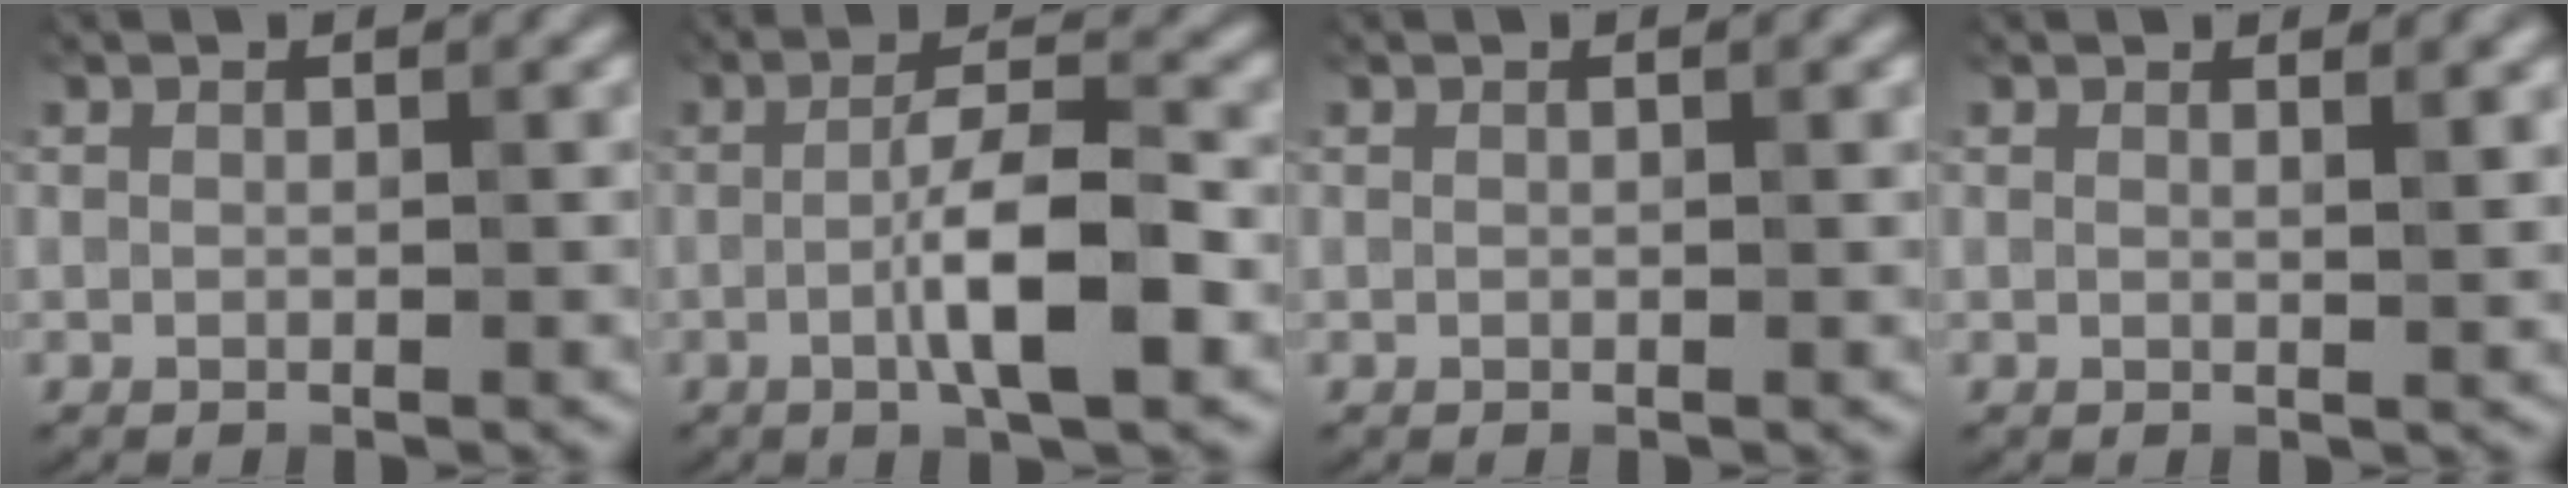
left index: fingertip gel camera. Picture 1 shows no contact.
{"total": 6.2, "force": [-1.6, 1.0, 5.9], "torque": [-0.105, 0.013, -0.033]}
{"total": 0.7, "force": [0.3, 0.1, 0.6], "torque": [-0.012, 0.004, 0.006]}
{"total": 1.3, "force": [0.8, 0.0, 1.0], "torque": [-0.017, 0.002, 0.013]}